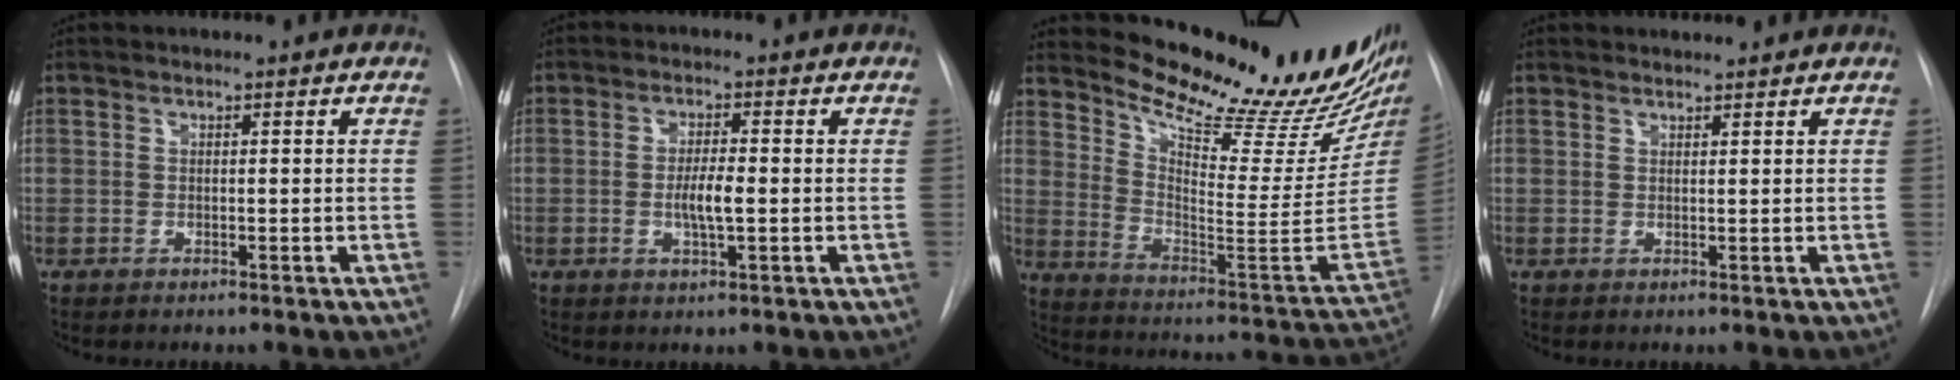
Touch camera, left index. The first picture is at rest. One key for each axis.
{"total": 4.0, "fx": -0.5, "fy": 0.7, "fz": 3.9, "tx": -0.074, "ty": -0.003, "tz": -0.009}
{"total": 25.9, "fx": 22.6, "fy": 4.2, "fz": 12.1, "tx": -0.183, "ty": -0.096, "tz": 0.302}
{"total": 1.4, "fx": 1.4, "fy": 0.2, "fz": 0.0, "tx": -0.009, "ty": 0.009, "tz": 0.027}